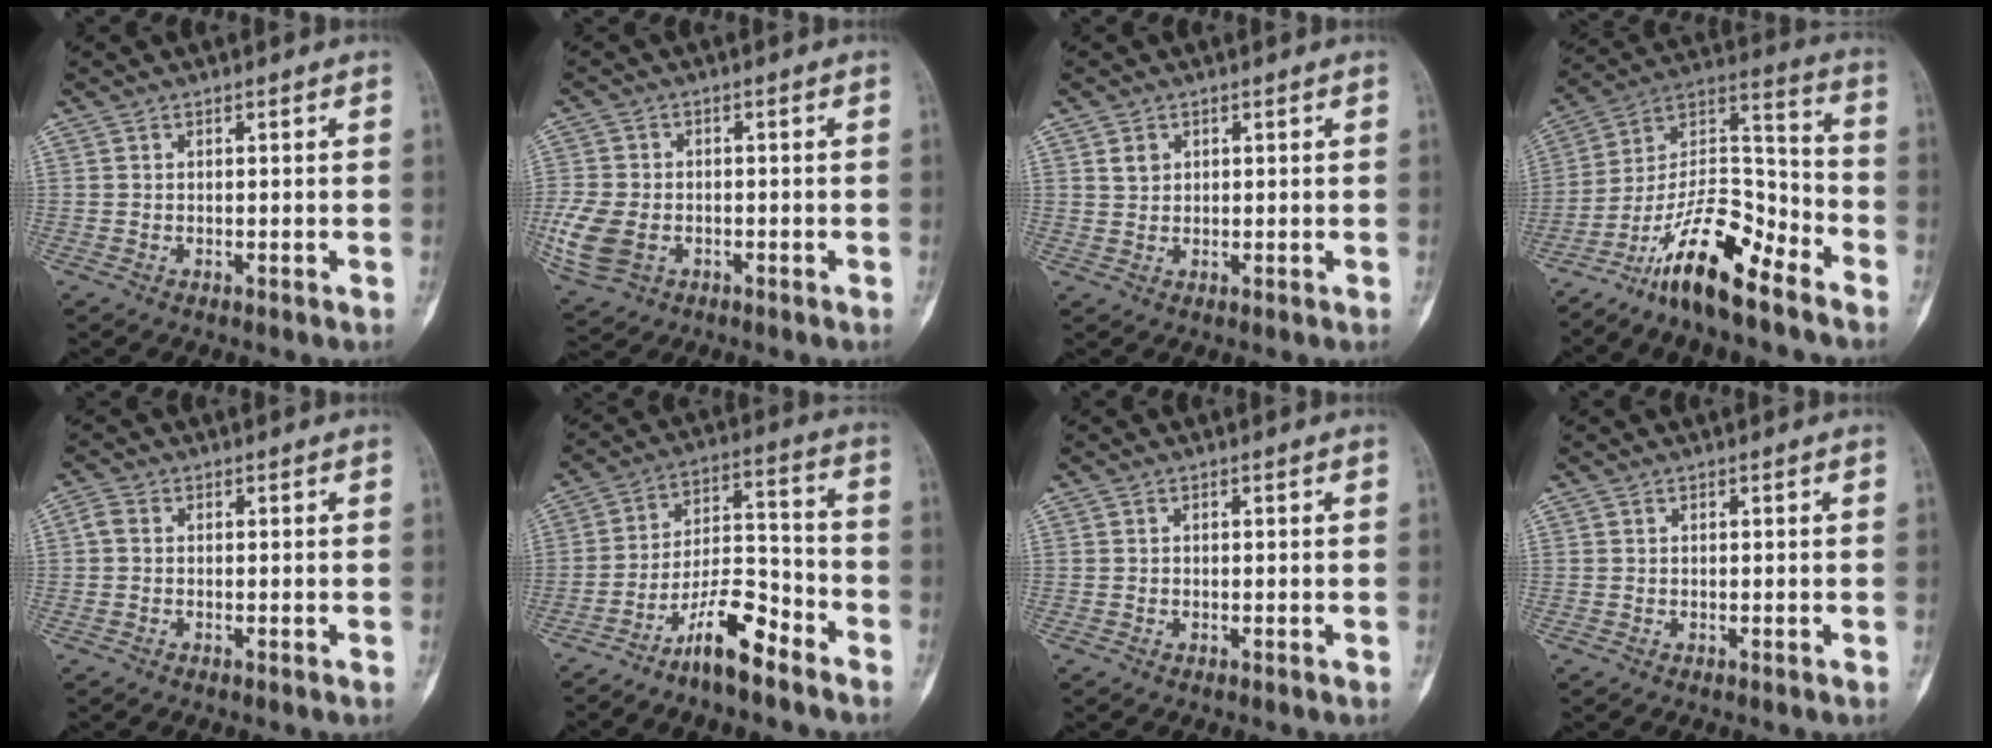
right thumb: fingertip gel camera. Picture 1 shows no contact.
{"total": 9.6, "force": [-2.6, 6.8, 6.2], "torque": [-0.142, 0.001, -0.045]}
{"total": 2.3, "force": [1.1, 1.8, 0.9], "torque": [-0.008, -0.005, 0.022]}
{"total": 17.1, "force": [-11.9, 5.0, 11.2], "torque": [-0.178, 0.099, -0.214]}
{"total": 1.9, "force": [0.1, 1.5, 1.1], "torque": [-0.021, 0.005, -0.001]}
{"total": 11.0, "force": [-7.9, 2.9, 7.1], "torque": [-0.122, 0.074, -0.146]}
{"total": 0.0}
{"total": 0.0}